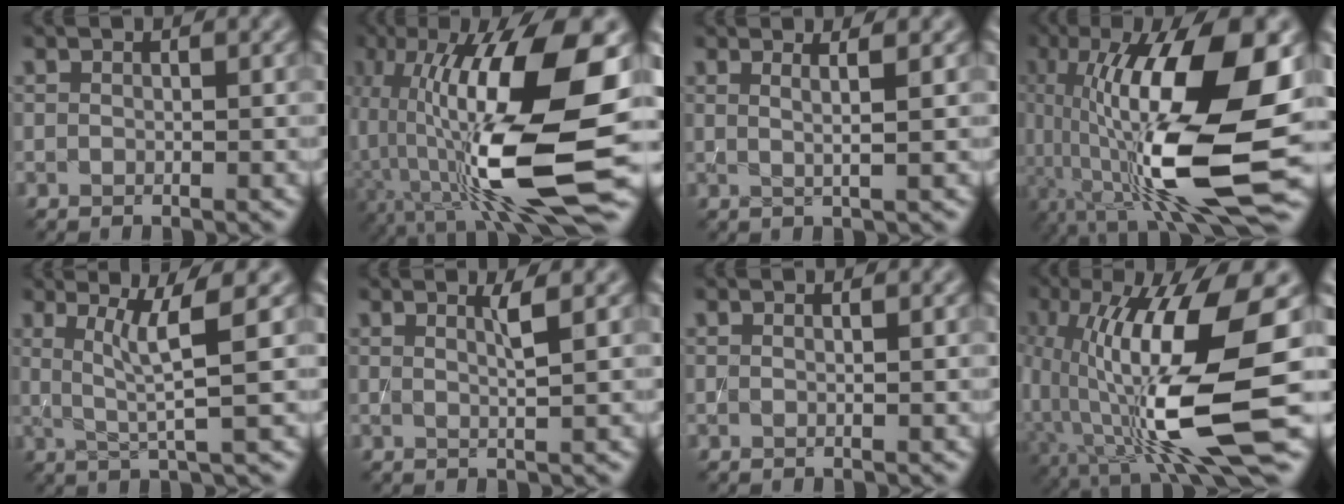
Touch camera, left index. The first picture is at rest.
{"total": 14.4, "force": [-2.4, 3.5, 13.7], "torque": [-0.246, 0.014, -0.042]}
{"total": 2.2, "force": [0.8, 0.7, 1.9], "torque": [-0.029, 0.006, -0.003]}
{"total": 14.2, "force": [-1.3, 3.9, 13.6], "torque": [-0.240, -0.003, -0.023]}
{"total": 4.2, "force": [1.2, 0.4, 4.0], "torque": [-0.075, -0.004, 0.029]}
{"total": 1.8, "force": [0.7, 0.3, 1.6], "torque": [-0.023, -0.002, 0.008]}
{"total": 0.6, "force": [0.2, 0.2, 0.5], "torque": [-0.007, -0.001, -0.003]}
{"total": 11.9, "force": [-1.5, 2.7, 11.5], "torque": [-0.208, -0.014, -0.028]}